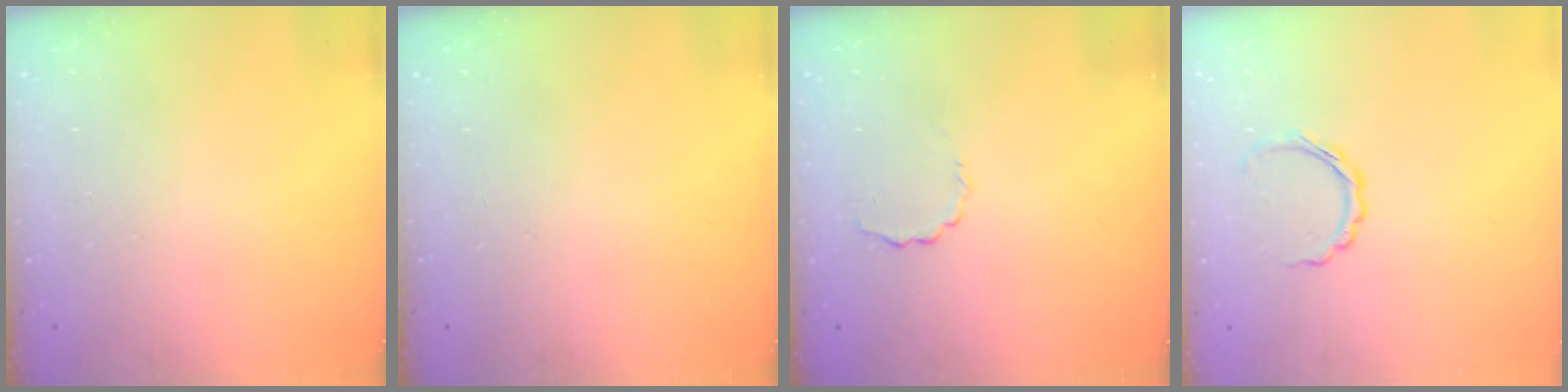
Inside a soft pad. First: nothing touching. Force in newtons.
{"total": 0.0}
{"total": 2.0, "press": 1.9, "slide": 0.7}
{"total": 5.2, "press": 5.0, "slide": 1.1}